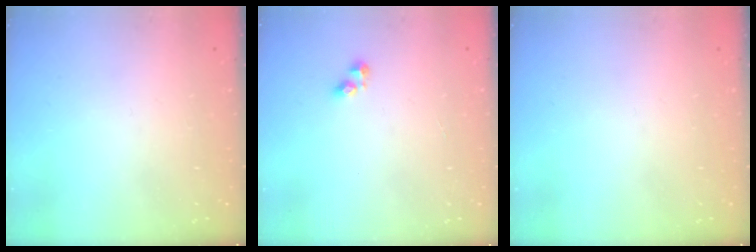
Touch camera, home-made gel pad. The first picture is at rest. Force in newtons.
{"total": 2.9, "press": 2.9, "slide": 0.4}
{"total": 0.0}